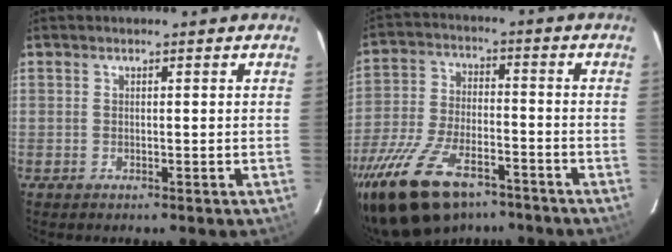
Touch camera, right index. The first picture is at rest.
{"total": 19.6, "force": [-13.8, 8.9, 10.8], "torque": [-0.229, -0.031, -0.236]}